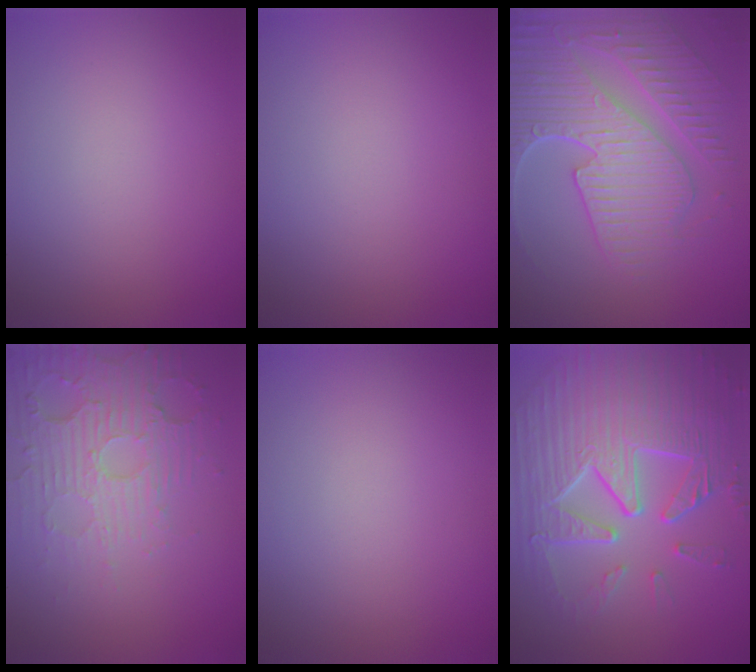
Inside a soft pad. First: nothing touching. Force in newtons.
{"total": 0.0}
{"total": 8.9, "press": 6.2, "slide": 6.5}
{"total": 5.7, "press": 3.6, "slide": 4.4}
{"total": 0.0}
{"total": 9.4, "press": 6.3, "slide": 6.9}